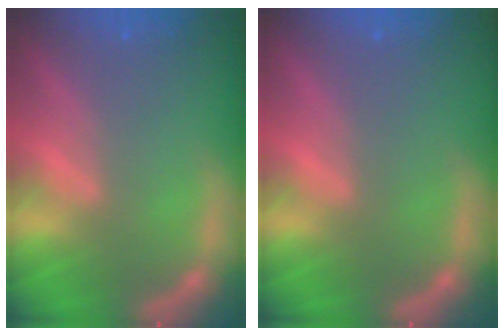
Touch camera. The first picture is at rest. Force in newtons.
{"total": 0.0}